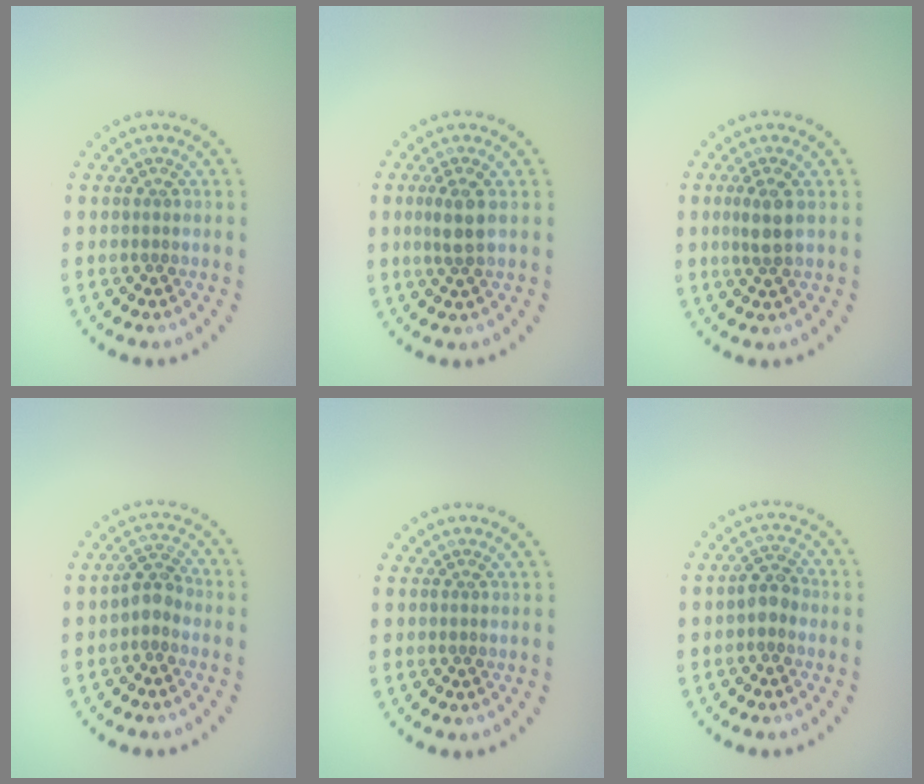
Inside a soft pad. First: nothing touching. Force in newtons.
{"total": 2.2, "press": 2.0, "slide": 0.9}
{"total": 2.1, "press": 2.0, "slide": 0.9}
{"total": 2.0, "press": 1.7, "slide": 1.1}
{"total": 0.0}
{"total": 2.0, "press": 1.9, "slide": 0.6}